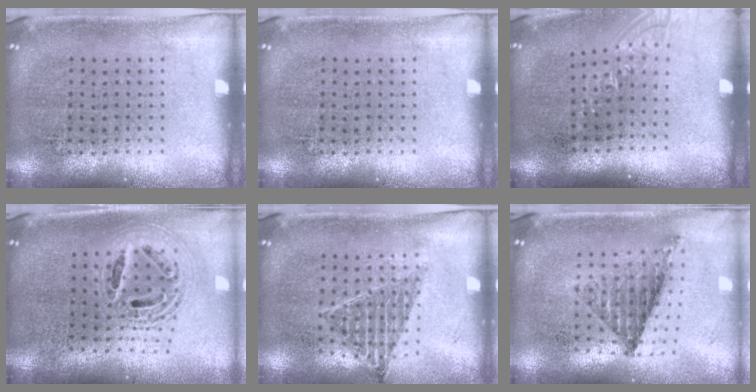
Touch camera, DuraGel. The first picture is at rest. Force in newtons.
{"total": 0.0}
{"total": 1.1, "press": 1.0, "slide": 0.5}
{"total": 2.0, "press": 1.6, "slide": 1.3}
{"total": 0.8, "press": 0.8, "slide": 0.1}
{"total": 0.9, "press": 0.8, "slide": 0.3}